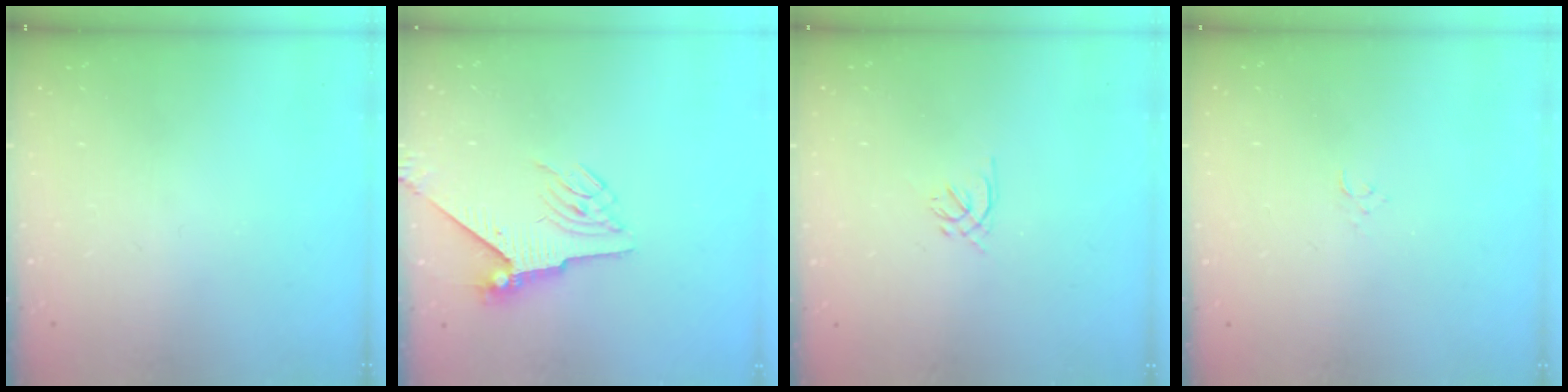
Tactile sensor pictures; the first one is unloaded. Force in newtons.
{"total": 5.5, "press": 5.4, "slide": 1.2}
{"total": 1.4, "press": 1.3, "slide": 0.5}
{"total": 2.4, "press": 2.4, "slide": 0.3}